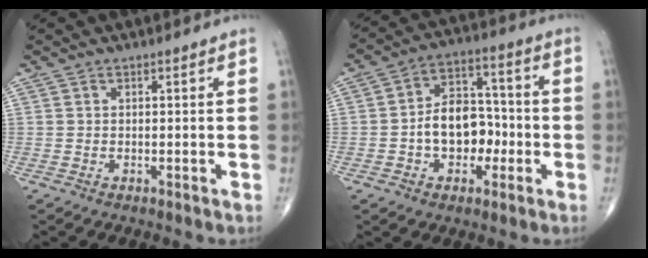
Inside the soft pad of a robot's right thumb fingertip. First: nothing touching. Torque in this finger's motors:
{"motor_torque": [-0.25, 0.43, 0.23, -0.19, 0.08]}